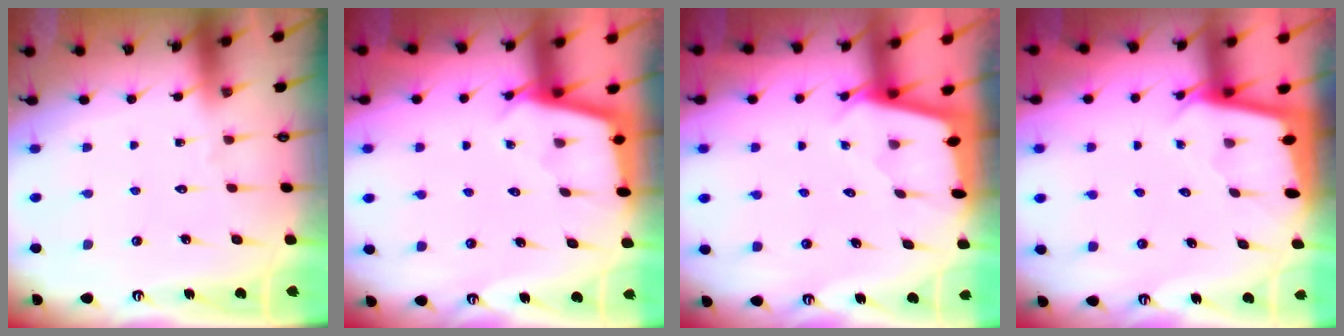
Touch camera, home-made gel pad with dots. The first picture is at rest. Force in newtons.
{"total": 2.9, "press": 2.9, "slide": 0.3}
{"total": 1.7, "press": 1.7, "slide": 0.0}
{"total": 2.1, "press": 2.1, "slide": 0.1}